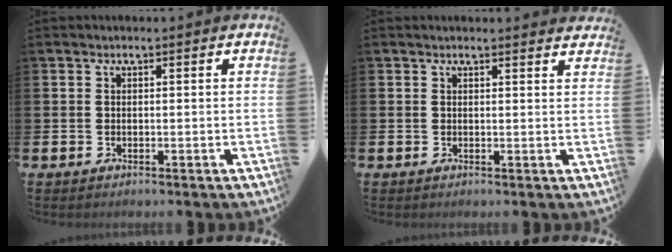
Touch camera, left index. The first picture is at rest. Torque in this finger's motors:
{"motor_torque": [0.45, -1.69, 0.07, 0.01]}